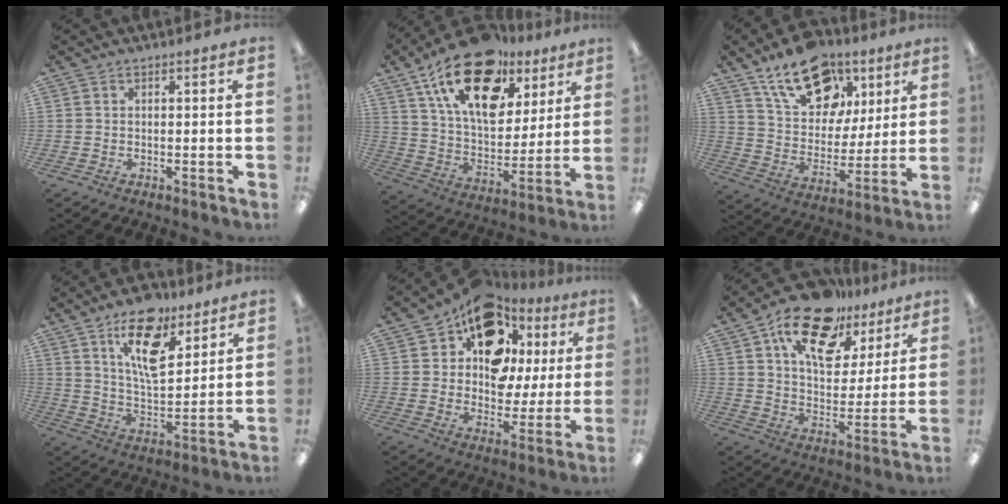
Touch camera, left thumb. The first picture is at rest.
{"total": 22.4, "force": [12.9, 12.4, 13.5], "torque": [-0.231, -0.063, 0.226]}
{"total": 19.8, "force": [12.1, 12.1, 10.1], "torque": [-0.157, -0.054, 0.213]}
{"total": 16.7, "force": [10.2, 7.8, 10.8], "torque": [-0.164, -0.043, 0.172]}
{"total": 14.2, "force": [8.2, 9.5, 6.7], "torque": [-0.120, -0.057, 0.153]}
{"total": 19.2, "force": [12.7, 9.6, 10.7], "torque": [-0.181, -0.060, 0.221]}